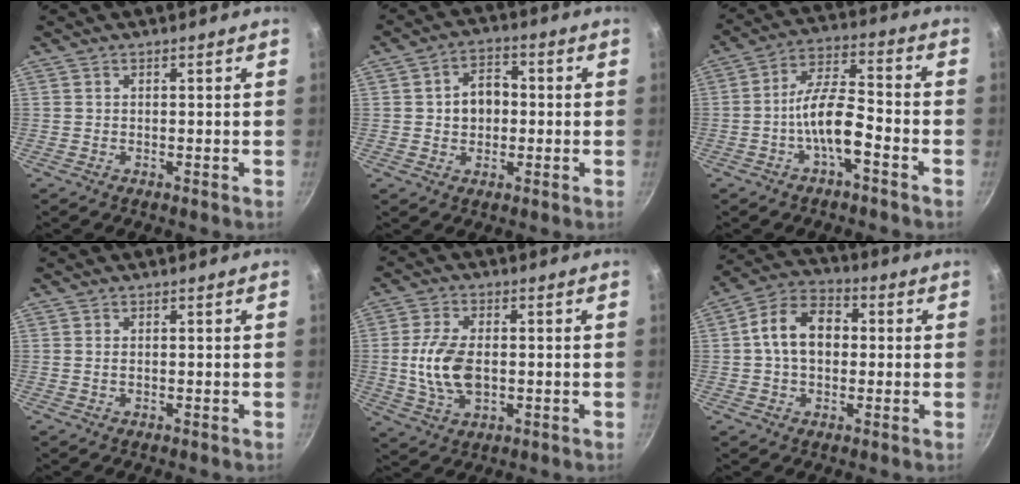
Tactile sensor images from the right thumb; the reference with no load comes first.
{"total": 7.4, "force": [0.2, 5.6, 4.7], "torque": [-0.040, 0.015, -0.003]}
{"total": 9.5, "force": [-3.8, 3.2, 8.0], "torque": [-0.139, 0.044, -0.075]}
{"total": 1.0, "force": [0.0, 0.6, 0.8], "torque": [-0.015, 0.001, 0.000]}
{"total": 10.6, "force": [-0.4, 6.2, 8.6], "torque": [-0.165, 0.004, -0.007]}
{"total": 11.6, "force": [0.7, 8.2, 8.2], "torque": [-0.111, 0.029, -0.004]}